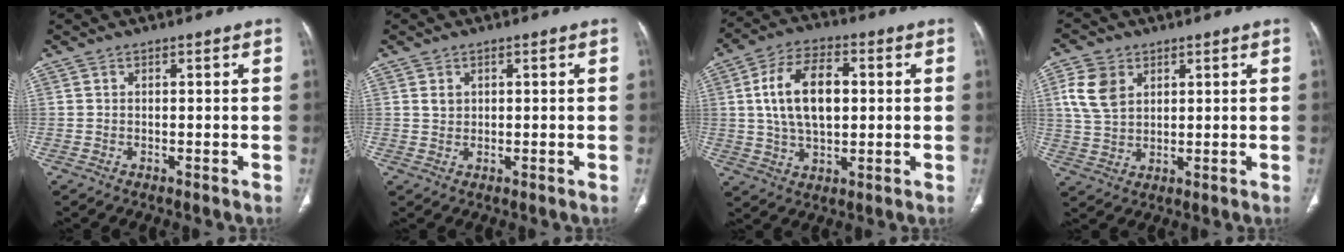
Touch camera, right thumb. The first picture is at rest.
{"total": 1.5, "force": [0.6, 1.2, 0.6], "torque": [-0.009, -0.003, 0.016]}
{"total": 13.3, "force": [1.7, 7.6, 10.9], "torque": [-0.187, 0.008, 0.030]}
{"total": 7.8, "force": [2.9, 5.6, 4.5], "torque": [-0.083, -0.004, 0.061]}